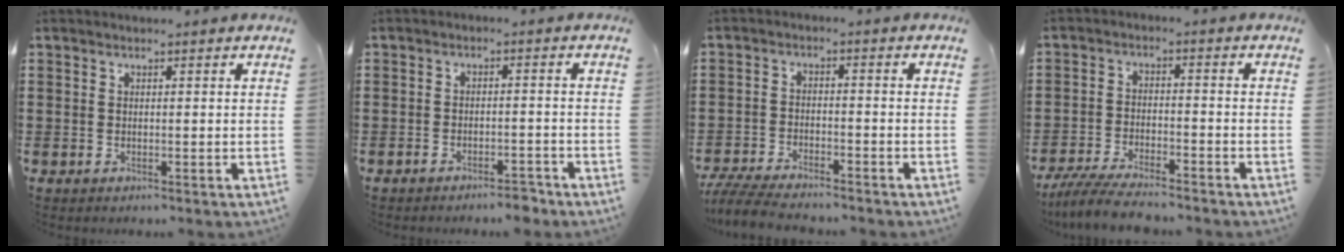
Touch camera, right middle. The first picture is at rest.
{"total": 1.7, "force": [-1.6, 0.2, 0.5], "torque": [-0.011, 0.001, -0.031]}
{"total": 5.2, "force": [-4.9, 0.5, 1.5], "torque": [-0.041, -0.005, -0.100]}
{"total": 5.6, "force": [-5.2, 0.4, 2.1], "torque": [-0.053, -0.009, -0.102]}